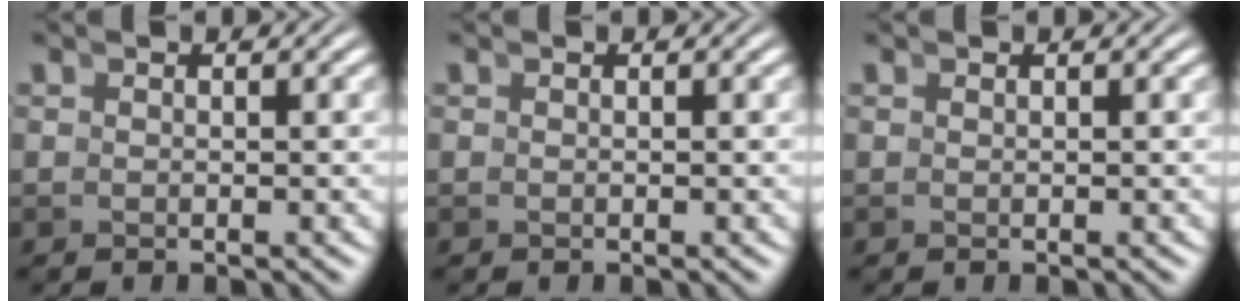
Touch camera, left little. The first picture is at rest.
{"total": 0.0}
{"total": 0.0}